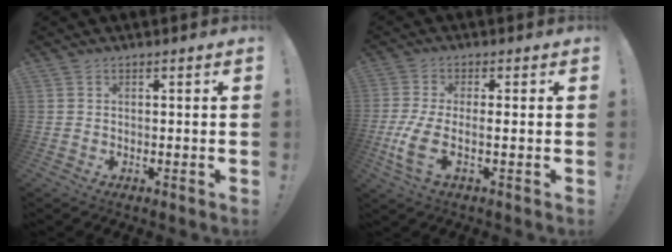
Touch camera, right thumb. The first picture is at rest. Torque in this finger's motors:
{"motor_torque": [0.06, 0.32, 0.46, -0.45, 0.14]}